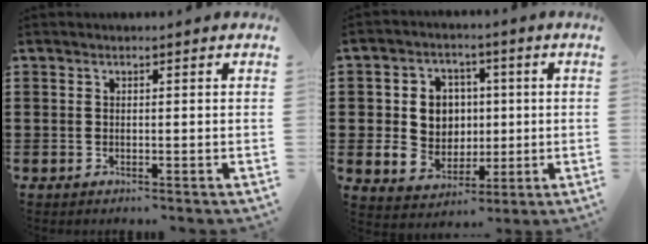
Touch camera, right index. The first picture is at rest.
{"total": 7.3, "force": [0.7, 6.7, 2.8], "torque": [-0.074, 0.018, 0.015]}